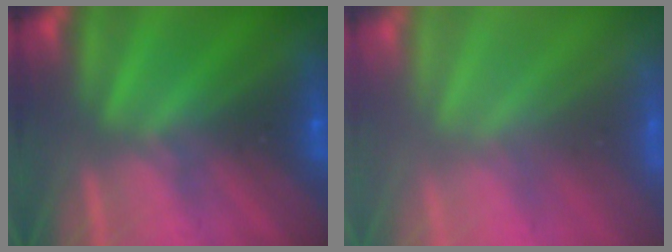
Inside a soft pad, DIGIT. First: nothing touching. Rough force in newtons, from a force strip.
{"total": 5.9}